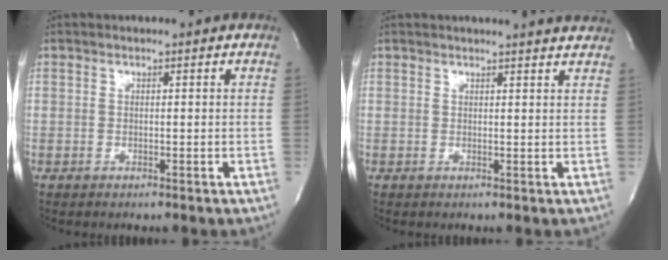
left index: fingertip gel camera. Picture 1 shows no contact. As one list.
[{"total": 7.4, "force": [7.1, -0.3, 2.0], "torque": [-0.026, -0.001, 0.065]}]